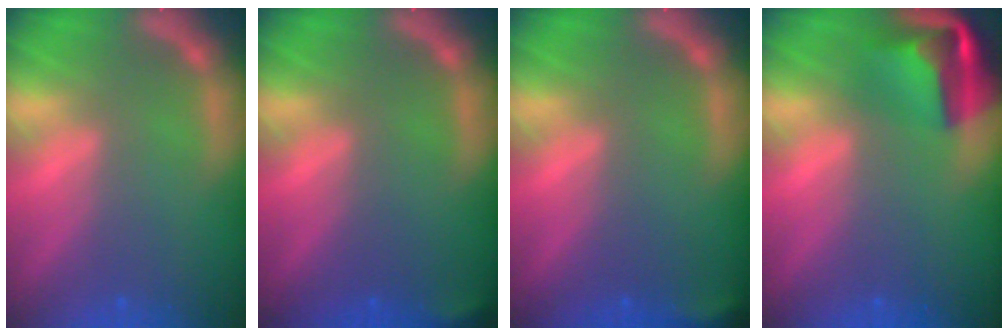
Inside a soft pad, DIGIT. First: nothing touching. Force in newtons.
{"total": 1.4}
{"total": 1.9}
{"total": 6.9}